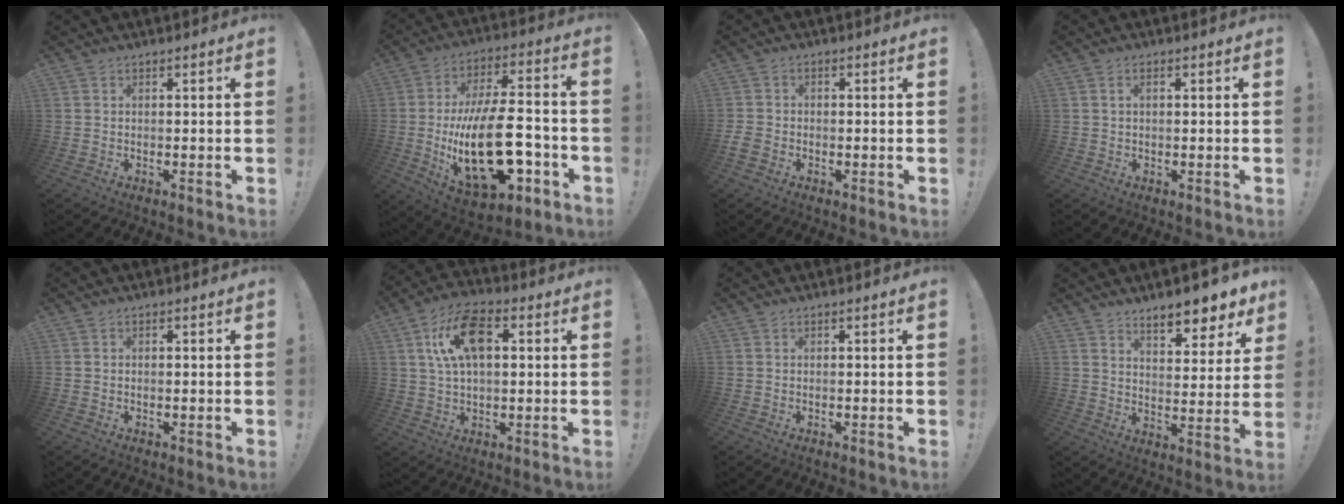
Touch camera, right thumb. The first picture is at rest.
{"total": 27.8, "force": [-6.5, 13.5, 23.4], "torque": [-0.418, 0.037, -0.097]}
{"total": 2.9, "force": [-1.3, 2.1, 1.6], "torque": [-0.036, 0.002, -0.024]}
{"total": 1.9, "force": [0.4, 1.0, 1.6], "torque": [-0.028, 0.002, 0.006]}
{"total": 0.0}
{"total": 14.6, "force": [4.0, 8.3, 11.3], "torque": [-0.187, 0.010, 0.075]}
{"total": 0.0}
{"total": 9.1, "force": [7.6, 2.4, 4.4], "torque": [-0.047, -0.068, 0.132]}